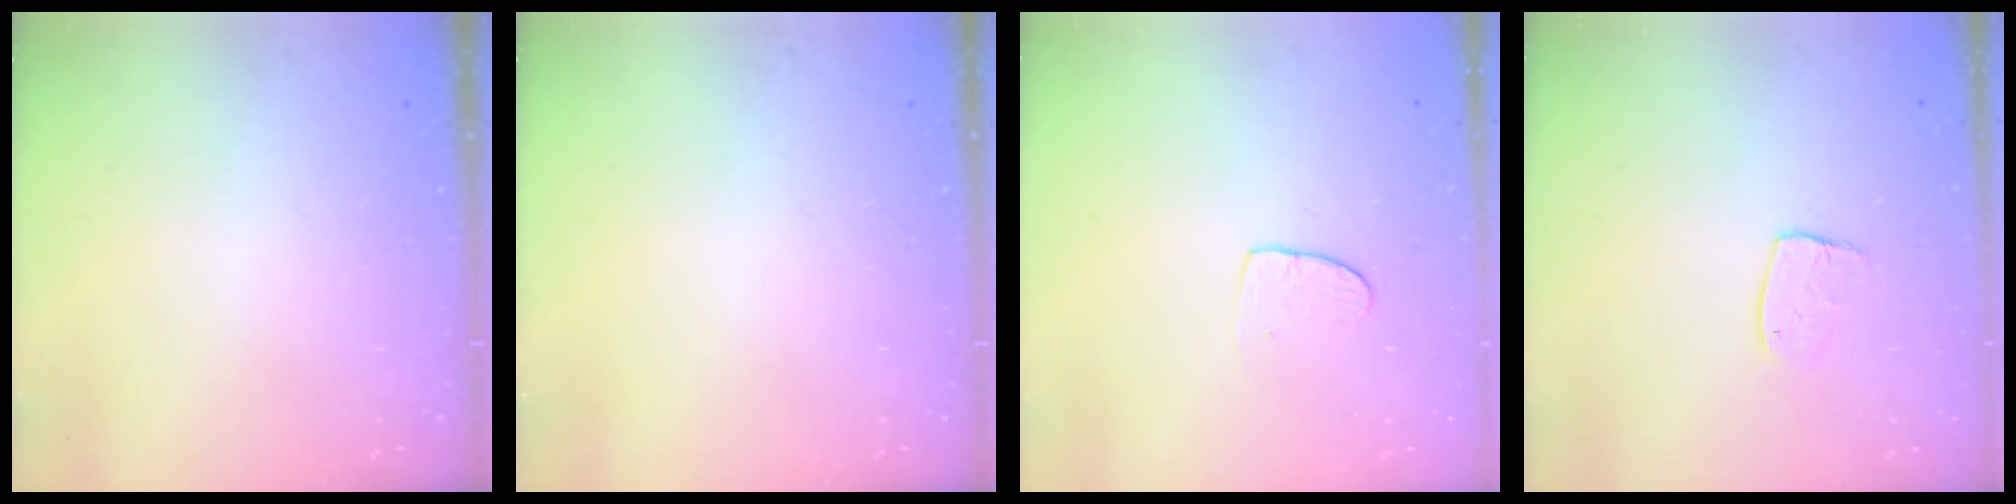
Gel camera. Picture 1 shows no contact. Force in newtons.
{"total": 0.0}
{"total": 6.3, "press": 6.2, "slide": 0.6}
{"total": 6.6, "press": 6.6, "slide": 0.4}